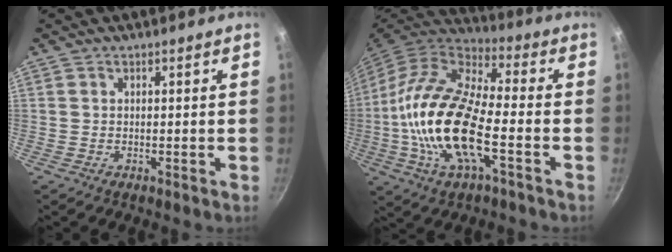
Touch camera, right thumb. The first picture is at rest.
{"total": 21.1, "force": [-4.2, 8.7, 18.8], "torque": [-0.366, 0.025, -0.094]}